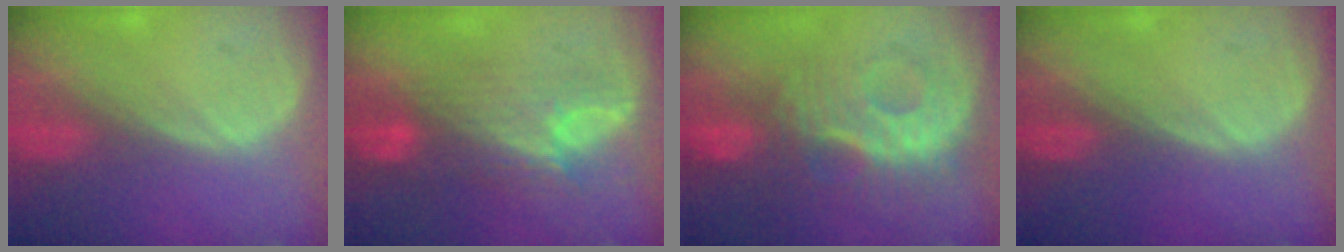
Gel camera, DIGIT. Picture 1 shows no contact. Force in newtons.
{"total": 7.6, "press": 7.4, "slide": 1.5}
{"total": 9.3, "press": 9.0, "slide": 2.2}
{"total": 0.0}